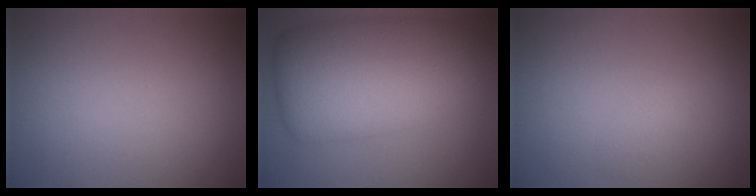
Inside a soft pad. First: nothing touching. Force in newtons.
{"total": 10.6, "press": 10.6, "slide": 0.3}
{"total": 0.8, "press": 0.8, "slide": 0.0}